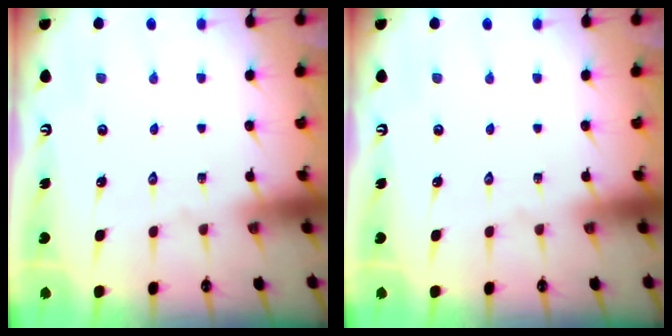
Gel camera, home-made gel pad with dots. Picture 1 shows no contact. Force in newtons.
{"total": 0.0}